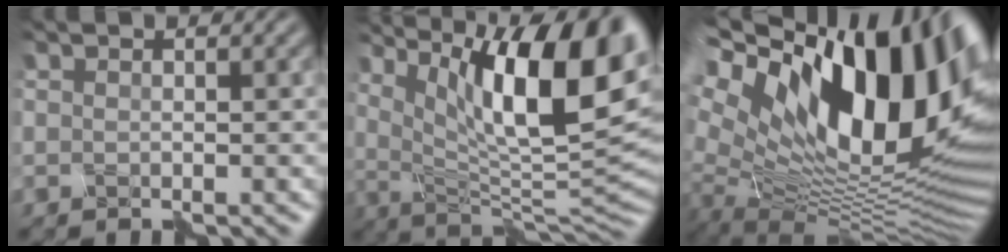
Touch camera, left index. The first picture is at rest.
{"total": 13.6, "force": [5.5, 3.5, 11.9], "torque": [-0.177, 0.000, 0.096]}
{"total": 19.4, "force": [6.8, 9.2, 15.7], "torque": [-0.264, 0.030, 0.120]}